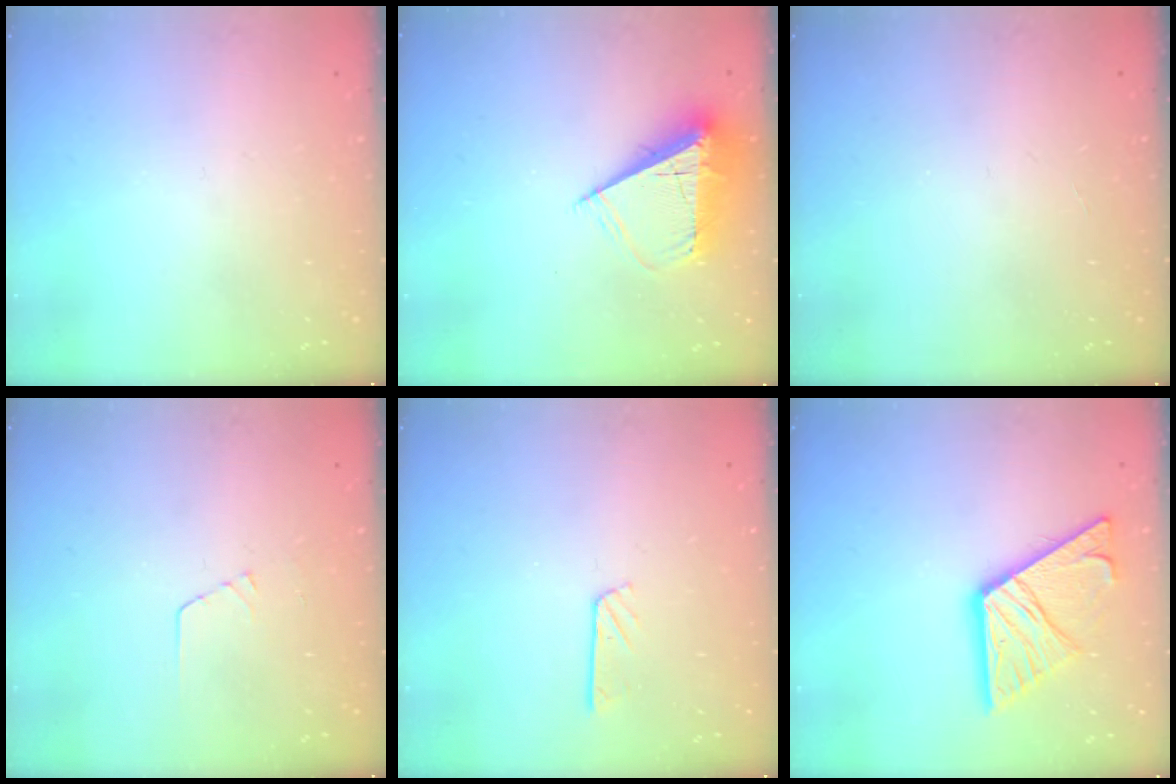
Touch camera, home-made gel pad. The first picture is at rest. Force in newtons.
{"total": 11.1, "press": 11.1, "slide": 0.8}
{"total": 0.0}
{"total": 3.2, "press": 3.2, "slide": 0.3}
{"total": 2.8, "press": 2.8, "slide": 0.2}
{"total": 16.9, "press": 16.8, "slide": 1.9}